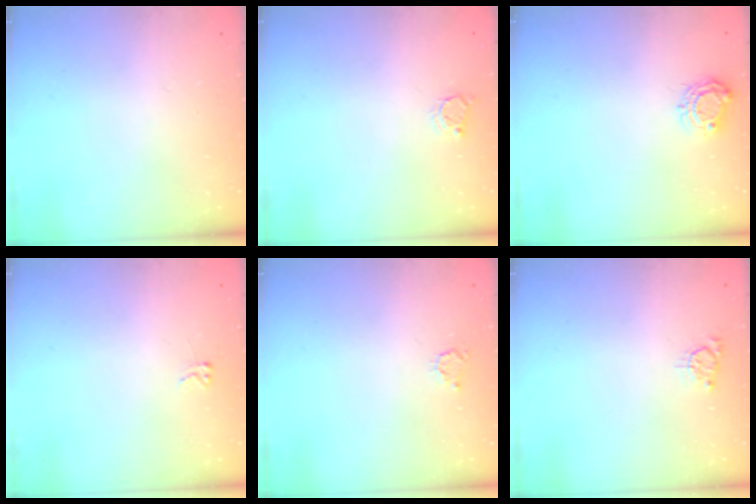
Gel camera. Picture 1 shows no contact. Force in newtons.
{"total": 3.1, "press": 3.1, "slide": 0.4}
{"total": 6.8, "press": 6.7, "slide": 0.6}
{"total": 2.6, "press": 2.6, "slide": 0.4}
{"total": 3.0, "press": 3.0, "slide": 0.4}
{"total": 2.9, "press": 2.9, "slide": 0.3}